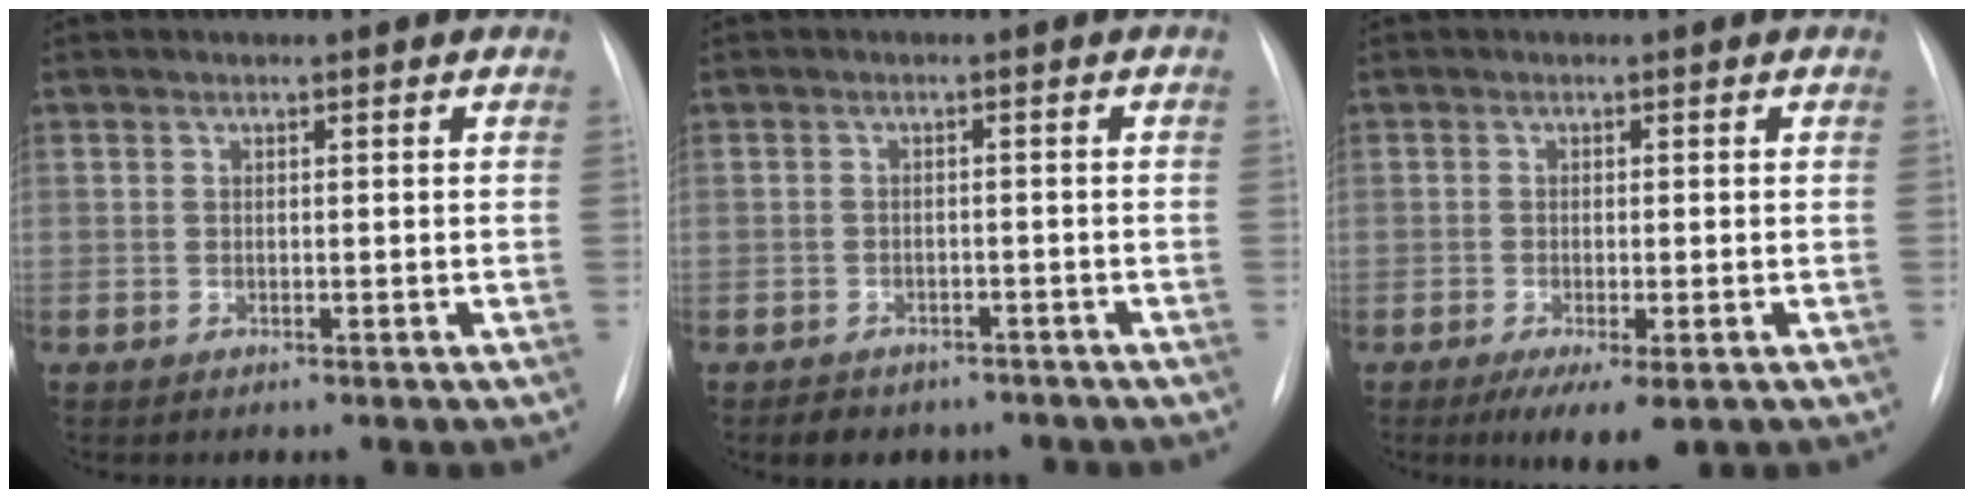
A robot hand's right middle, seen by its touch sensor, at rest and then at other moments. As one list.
[{"total": 5.7, "force": [-4.6, 3.2, 1.4], "torque": [-0.021, 0.007, -0.052]}, {"total": 5.2, "force": [-2.8, 1.3, 4.2], "torque": [-0.065, -0.014, -0.037]}]